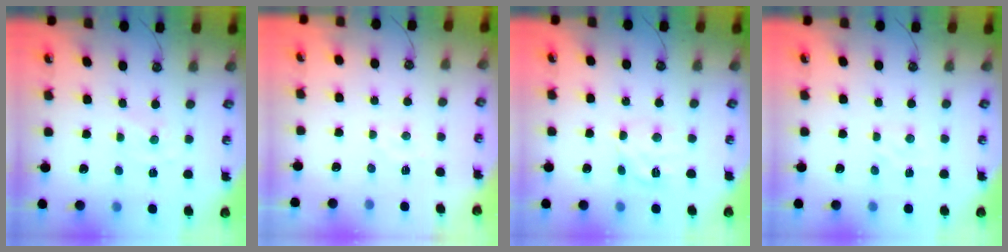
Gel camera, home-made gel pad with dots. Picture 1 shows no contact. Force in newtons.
{"total": 5.8, "press": 5.8, "slide": 0.8}
{"total": 10.6, "press": 10.5, "slide": 1.3}
{"total": 3.3, "press": 3.2, "slide": 0.4}